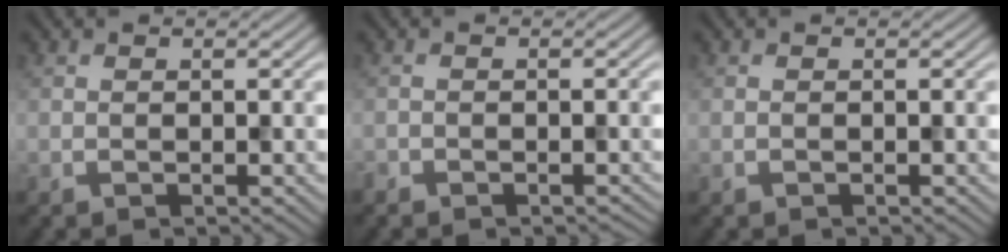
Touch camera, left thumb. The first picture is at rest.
{"total": 1.1, "force": [-1.1, 0.3, 0.2], "torque": [-0.002, -0.006, -0.019]}
{"total": 0.0}